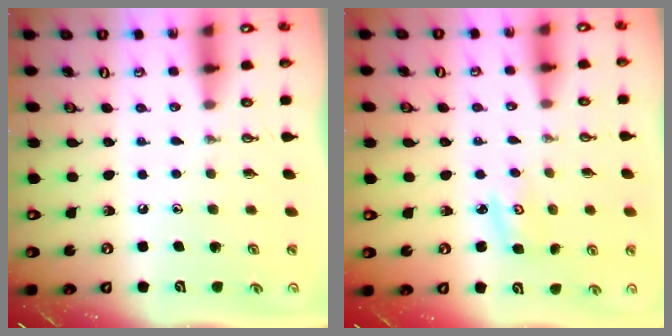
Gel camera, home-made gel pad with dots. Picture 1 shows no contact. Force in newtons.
{"total": 2.9, "press": 2.9, "slide": 0.3}